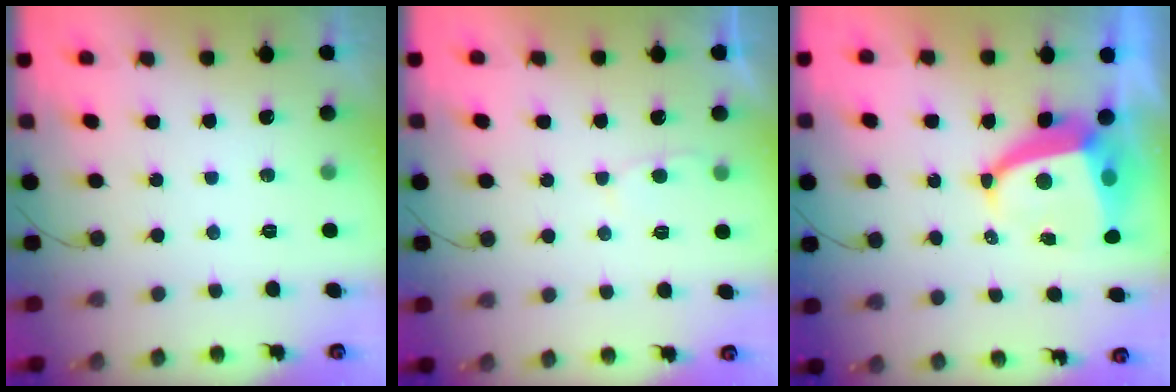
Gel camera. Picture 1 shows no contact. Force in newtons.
{"total": 2.4, "press": 2.4, "slide": 0.4}
{"total": 8.4, "press": 8.3, "slide": 1.1}